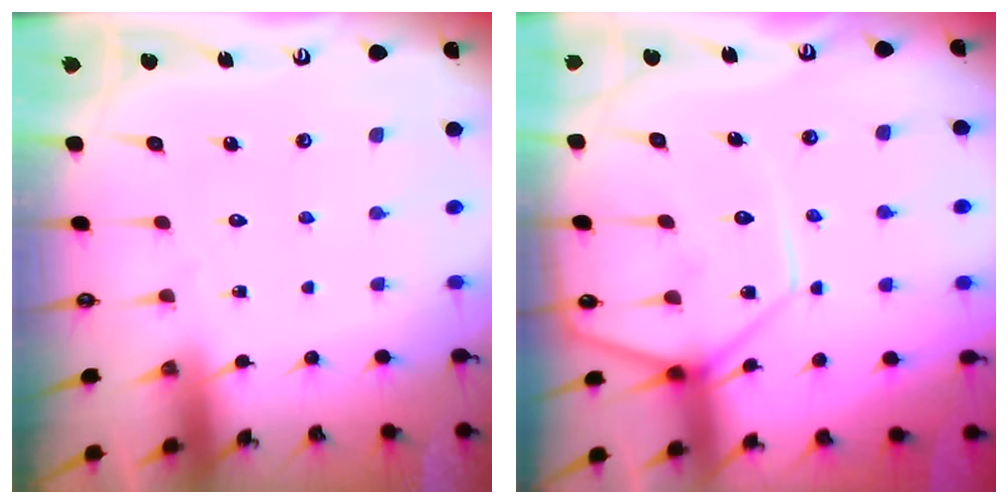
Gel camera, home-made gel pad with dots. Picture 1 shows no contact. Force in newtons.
{"total": 11.6, "press": 11.6, "slide": 1.1}